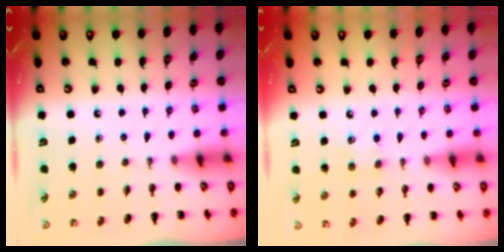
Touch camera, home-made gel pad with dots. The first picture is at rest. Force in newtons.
{"total": 5.9, "press": 5.8, "slide": 1.4}